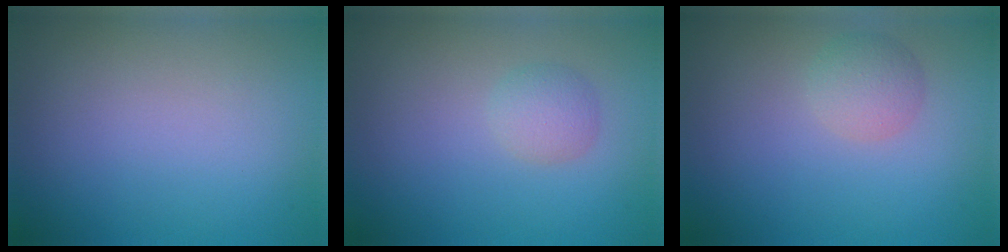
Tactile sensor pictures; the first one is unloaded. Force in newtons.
{"total": 1.7, "press": 1.7, "slide": 0.1}
{"total": 2.2, "press": 2.2, "slide": 0.1}